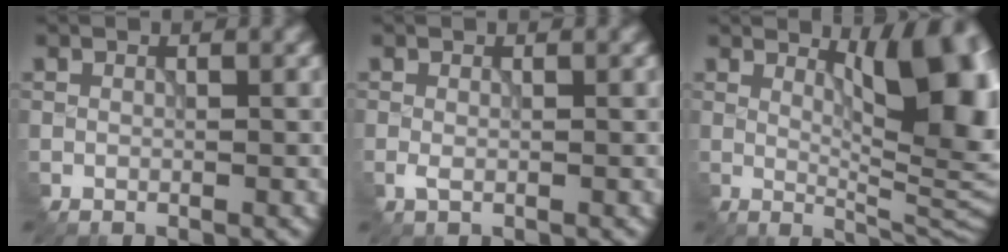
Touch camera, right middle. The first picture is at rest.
{"total": 0.8, "force": [-0.2, 0.3, 0.7], "torque": [-0.018, -0.003, -0.003]}
{"total": 10.6, "force": [3.1, 3.5, 9.4], "torque": [-0.115, -0.004, 0.052]}